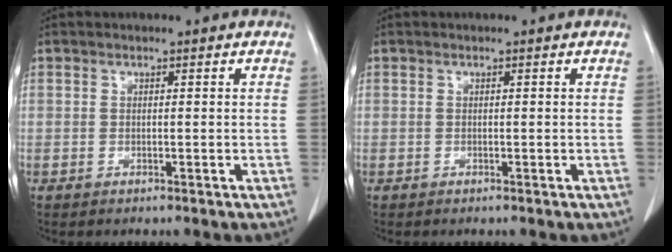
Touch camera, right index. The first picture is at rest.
{"total": 0.0}